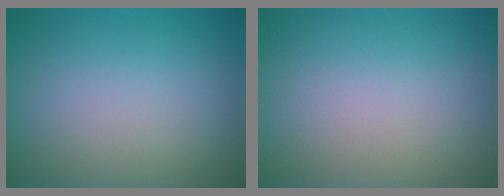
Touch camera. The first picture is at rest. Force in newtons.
{"total": 0.0}